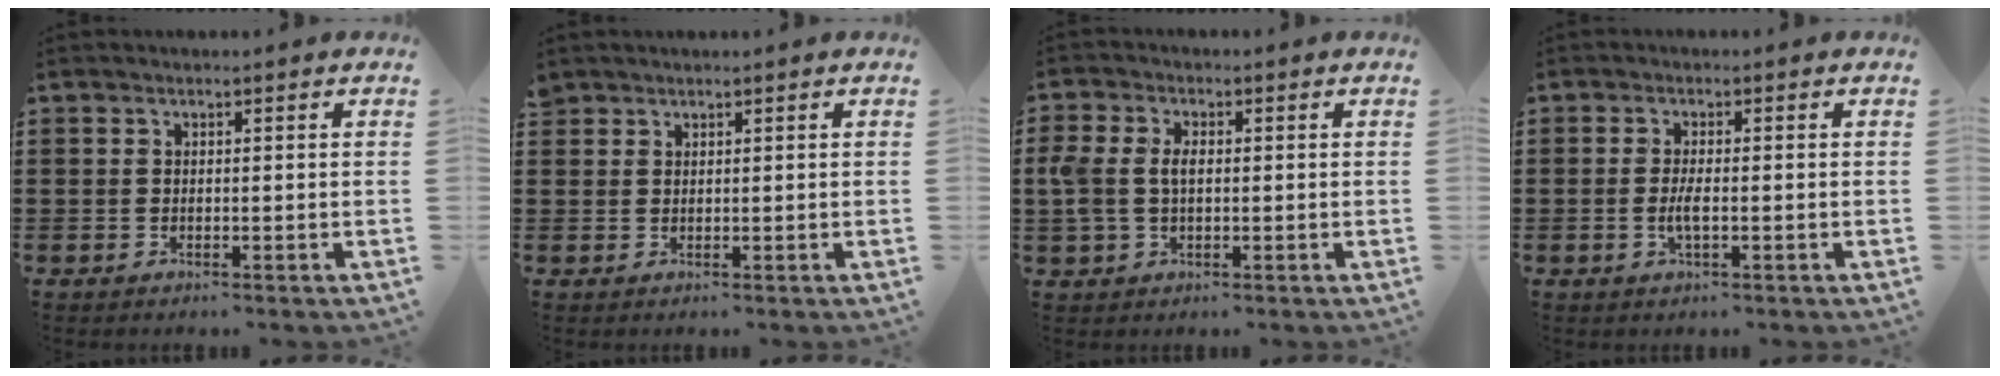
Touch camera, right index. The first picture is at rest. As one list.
[{"total": 1.1, "force": [1.0, 0.5, -0.2], "torque": [0.001, 0.002, 0.021]}, {"total": 4.3, "force": [0.2, 2.8, 3.3], "torque": [-0.092, 0.002, -0.006]}, {"total": 2.7, "force": [-0.6, 0.6, 2.6], "torque": [-0.053, -0.003, -0.013]}]